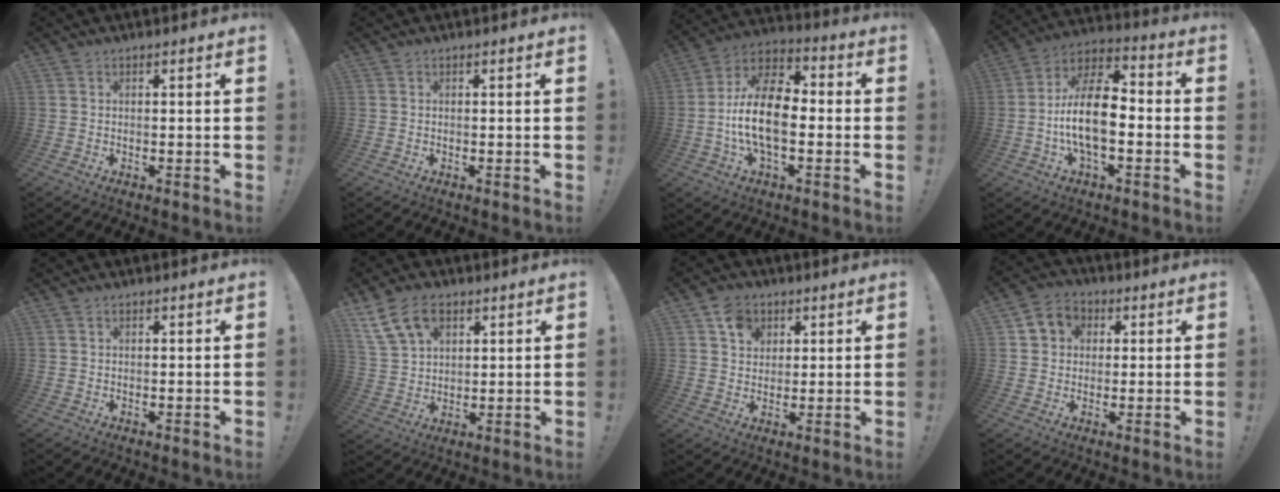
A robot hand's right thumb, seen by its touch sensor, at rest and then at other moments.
{"total": 0.0}
{"total": 16.8, "force": [-2.8, 9.0, 13.9], "torque": [-0.264, 0.019, -0.048]}
{"total": 16.4, "force": [-3.3, 8.0, 13.9], "torque": [-0.255, 0.018, -0.056]}
{"total": 0.6, "force": [0.4, 0.3, 0.2], "torque": [-0.004, -0.001, 0.008]}
{"total": 12.7, "force": [6.7, 8.4, 6.7], "torque": [-0.119, -0.022, 0.134]}
{"total": 7.5, "force": [3.7, 6.1, 2.4], "torque": [-0.022, -0.016, 0.068]}
{"total": 7.2, "force": [2.0, 6.4, 2.6], "torque": [-0.045, 0.003, 0.044]}